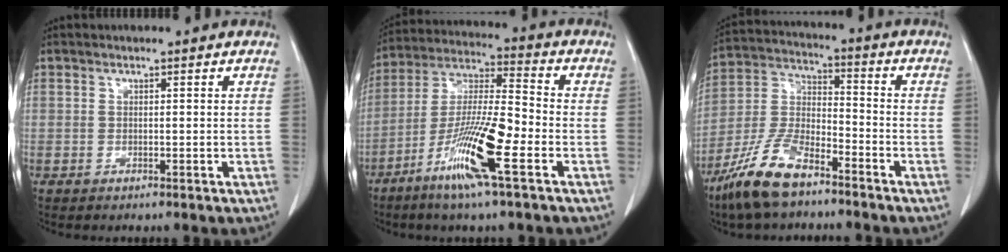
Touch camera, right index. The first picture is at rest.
{"total": 14.3, "force": [-6.4, 0.6, 12.8], "torque": [-0.253, -0.017, -0.124]}
{"total": 11.9, "force": [-8.6, 3.6, 7.4], "torque": [-0.165, -0.006, -0.169]}